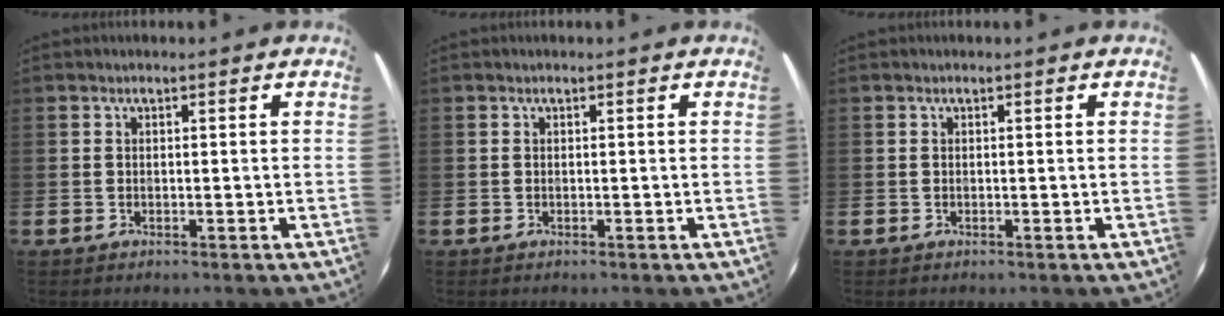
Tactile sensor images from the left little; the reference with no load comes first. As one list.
[{"total": 0.0}, {"total": 0.0}]